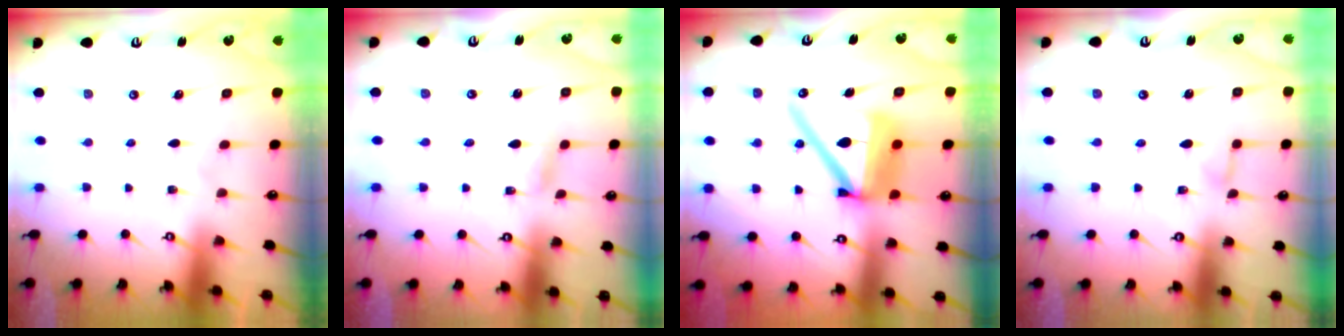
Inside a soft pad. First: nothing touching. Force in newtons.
{"total": 2.2, "press": 2.2, "slide": 0.2}
{"total": 13.9, "press": 13.8, "slide": 1.8}
{"total": 3.1, "press": 3.1, "slide": 0.3}